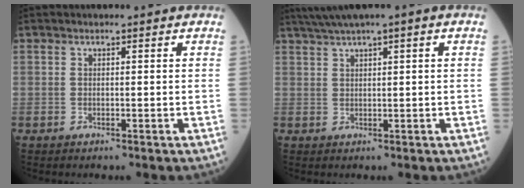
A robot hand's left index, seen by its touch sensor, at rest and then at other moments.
{"total": 5.3, "force": [3.6, -0.4, 3.9], "torque": [-0.079, 0.027, 0.067]}